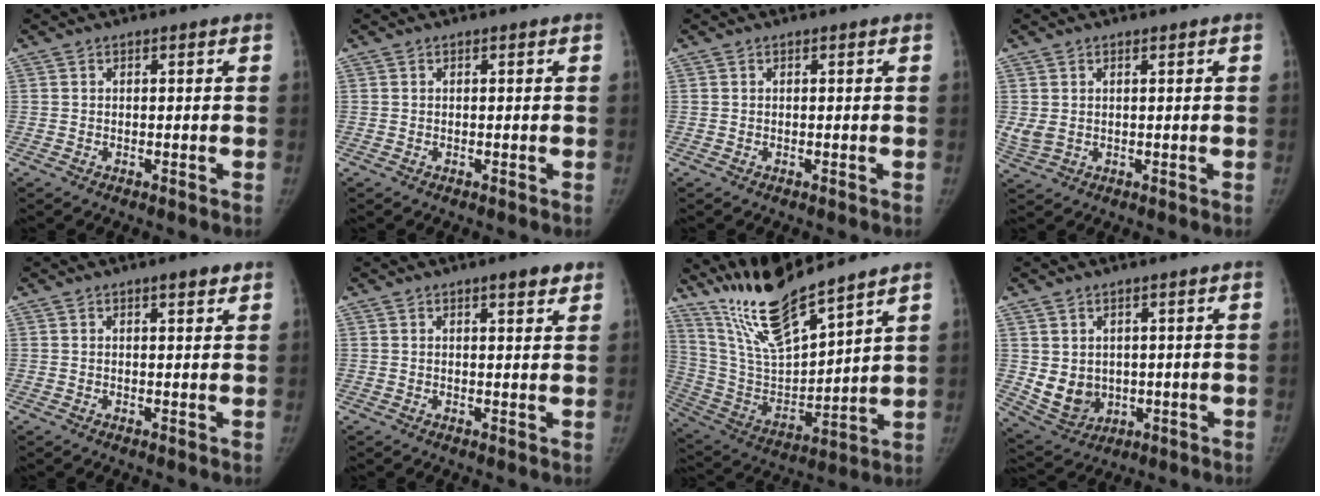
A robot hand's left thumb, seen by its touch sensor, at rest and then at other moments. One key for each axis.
{"total": 0.0}
{"total": 0.0}
{"total": 3.2, "fx": 0.7, "fy": 2.1, "fz": 2.3, "tx": -0.051, "ty": -0.004, "tz": 0.023}
{"total": 2.4, "fx": 1.5, "fy": 0.6, "fz": 1.8, "tx": -0.014, "ty": -0.005, "tz": 0.019}
{"total": 3.8, "fx": 2.4, "fy": 1.0, "fz": 2.7, "tx": -0.024, "ty": -0.011, "tz": 0.030}
{"total": 16.1, "fx": 13.9, "fy": 1.8, "fz": 8.0, "tx": -0.135, "ty": -0.078, "tz": 0.281}
{"total": 7.3, "fx": 0.1, "fy": 6.2, "fz": 3.9, "tx": -0.047, "ty": -0.012, "tz": 0.029}